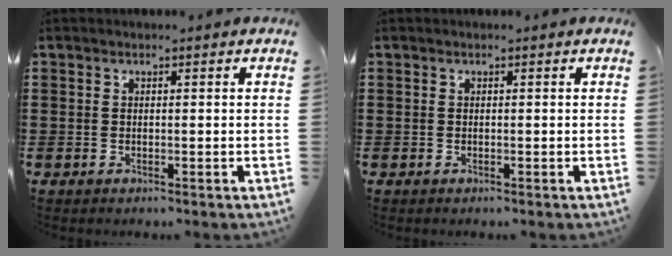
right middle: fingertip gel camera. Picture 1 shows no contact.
{"total": 0.0}